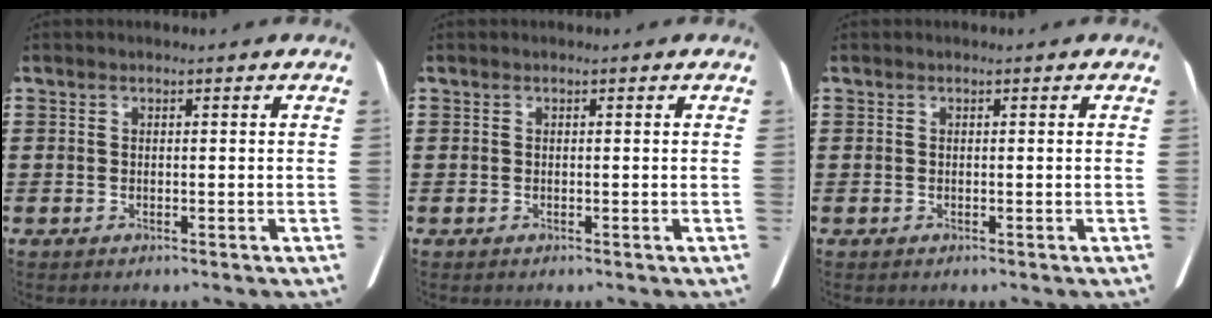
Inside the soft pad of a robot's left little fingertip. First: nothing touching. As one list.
[{"total": 0.0}, {"total": 0.0}]